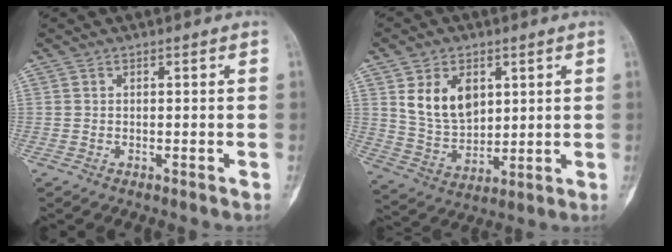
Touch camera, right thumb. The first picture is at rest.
{"total": 11.1, "force": [3.8, 7.5, 7.2], "torque": [-0.102, -0.022, 0.086]}